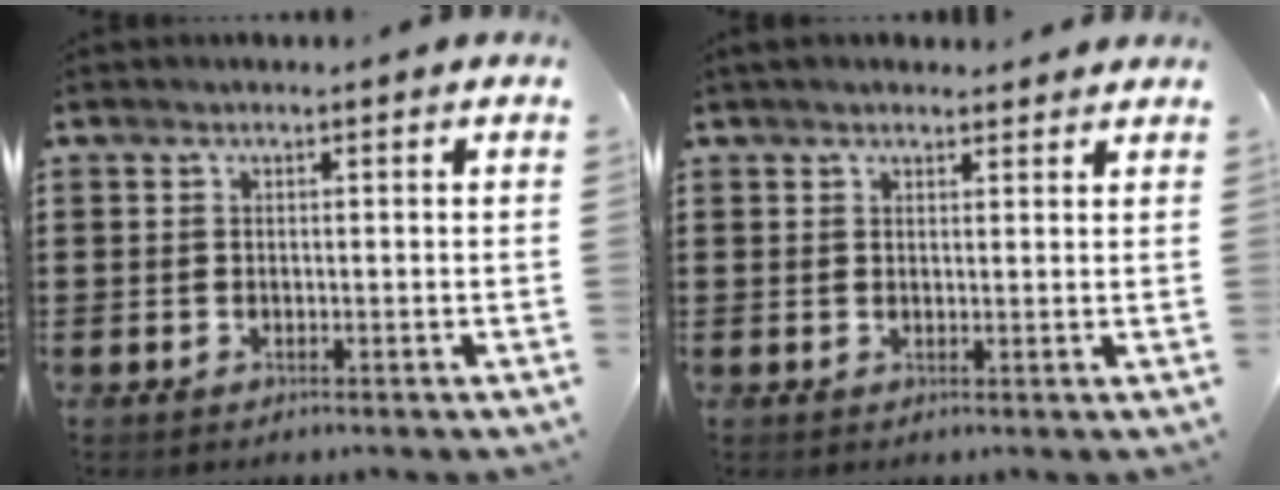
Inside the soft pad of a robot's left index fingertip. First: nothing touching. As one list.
[{"total": 2.0, "force": [1.8, 0.6, 0.6], "torque": [-0.015, 0.005, 0.036]}]